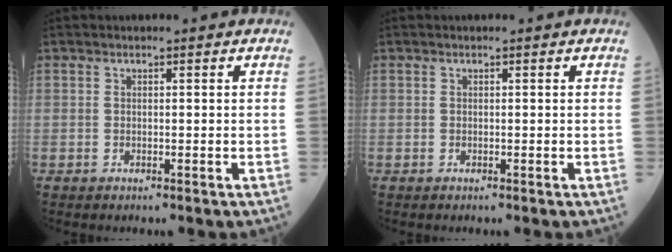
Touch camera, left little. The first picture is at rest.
{"total": 0.0}